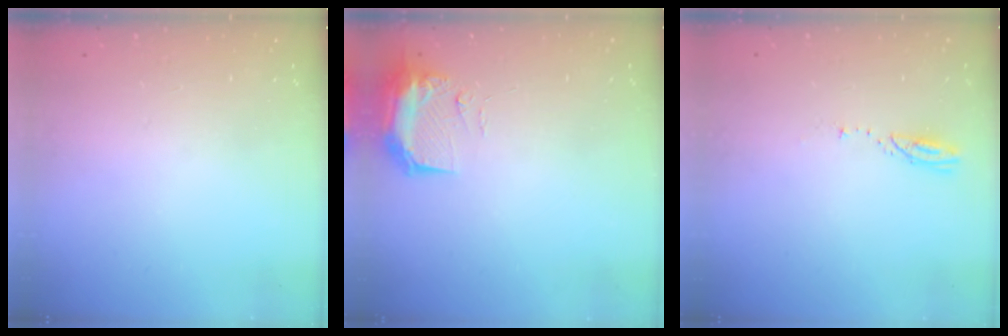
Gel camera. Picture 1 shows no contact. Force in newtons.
{"total": 11.0, "press": 9.6, "slide": 5.4}
{"total": 3.0, "press": 3.0, "slide": 0.2}